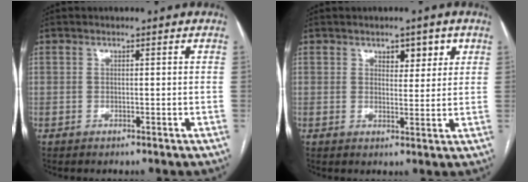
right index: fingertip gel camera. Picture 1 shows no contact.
{"total": 4.2, "force": [2.3, 2.1, 2.9], "torque": [-0.032, 0.002, 0.033]}